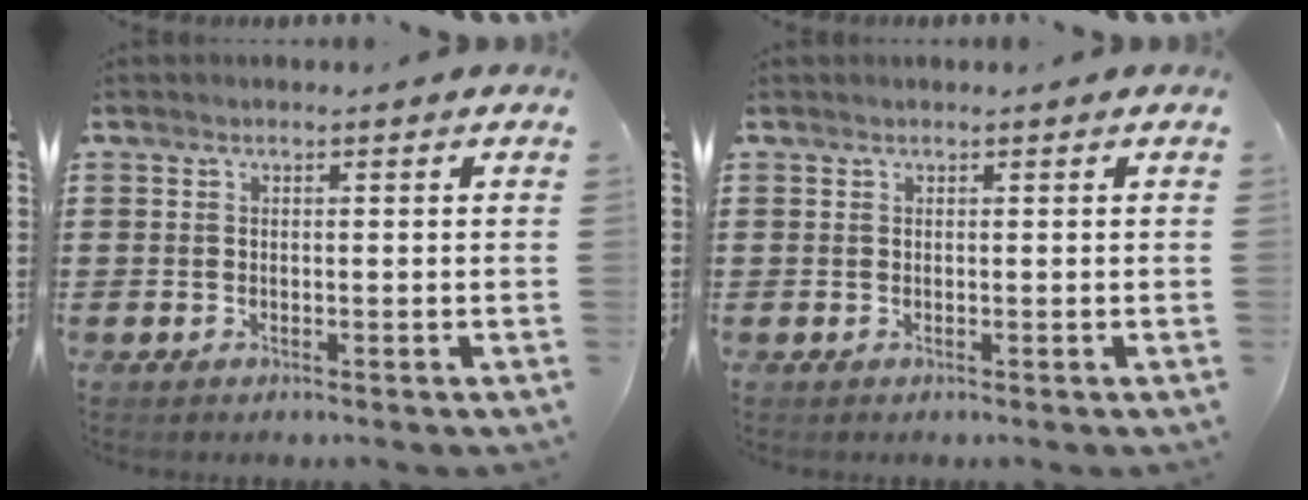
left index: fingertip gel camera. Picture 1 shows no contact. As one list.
[{"total": 0.0}]